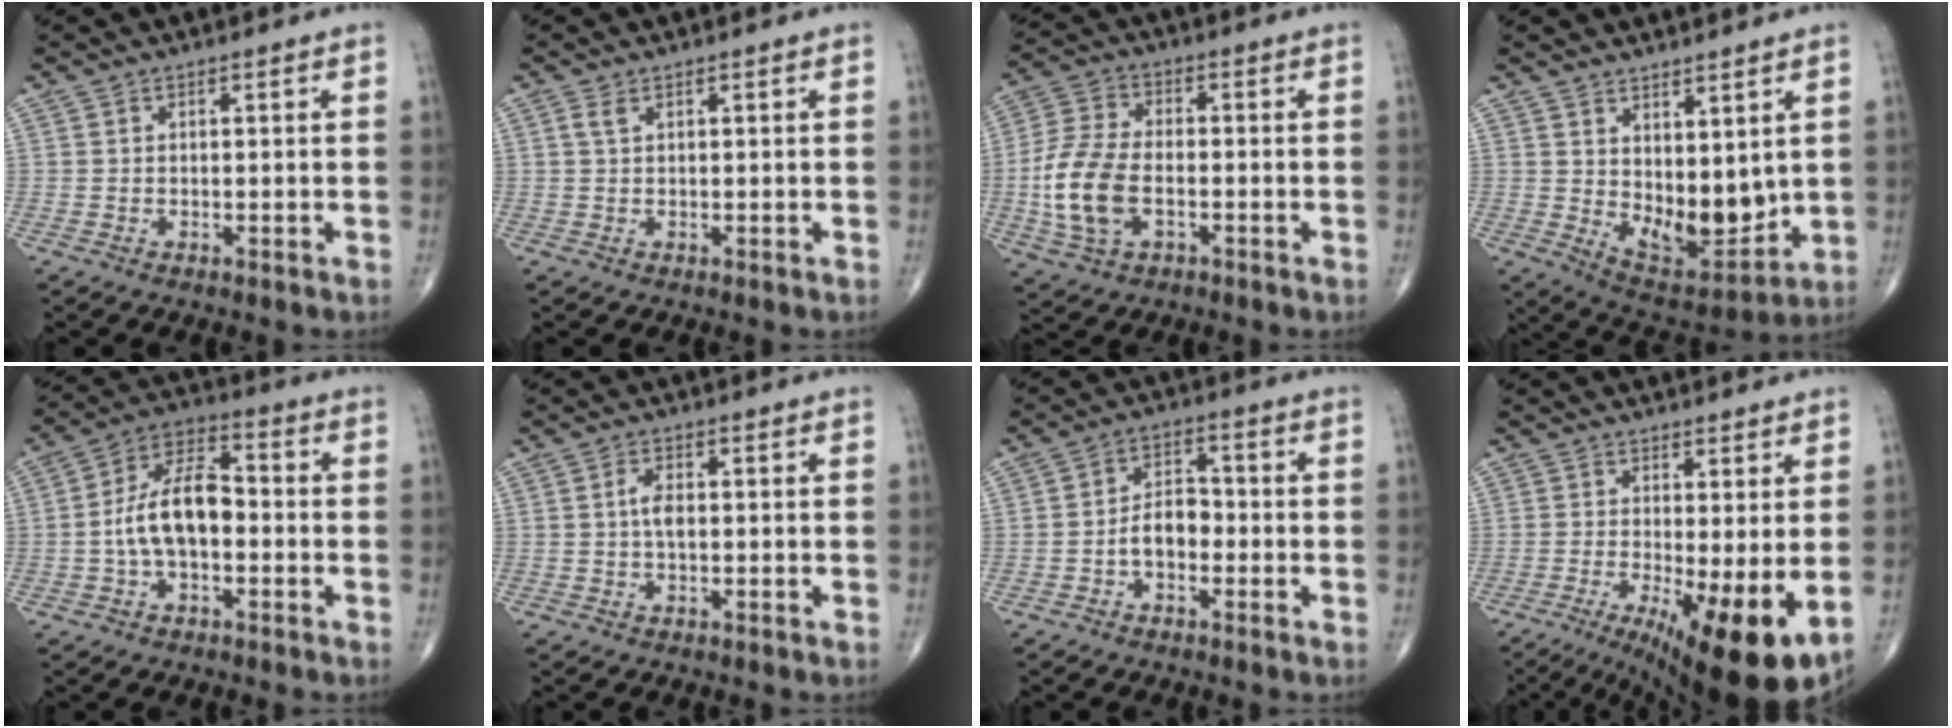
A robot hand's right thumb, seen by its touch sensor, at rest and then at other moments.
{"total": 1.2, "force": [0.6, 0.5, 0.9], "torque": [-0.024, 0.009, 0.016]}
{"total": 12.1, "force": [-2.5, 7.0, 9.5], "torque": [-0.202, 0.014, -0.051]}
{"total": 11.4, "force": [2.5, 5.9, 9.4], "torque": [-0.109, -0.042, 0.066]}
{"total": 11.5, "force": [-1.5, 6.2, 9.5], "torque": [-0.168, 0.042, -0.035]}
{"total": 2.9, "force": [0.0, 1.3, 2.5], "torque": [-0.052, 0.004, -0.004]}
{"total": 5.7, "force": [-1.8, 3.6, 4.0], "torque": [-0.052, 0.030, -0.040]}
{"total": 13.1, "force": [-3.4, 3.4, 12.2], "torque": [-0.170, -0.019, -0.039]}